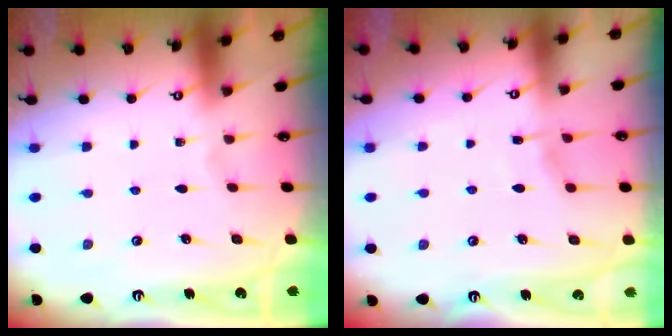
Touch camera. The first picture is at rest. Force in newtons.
{"total": 3.7, "press": 3.7, "slide": 0.3}